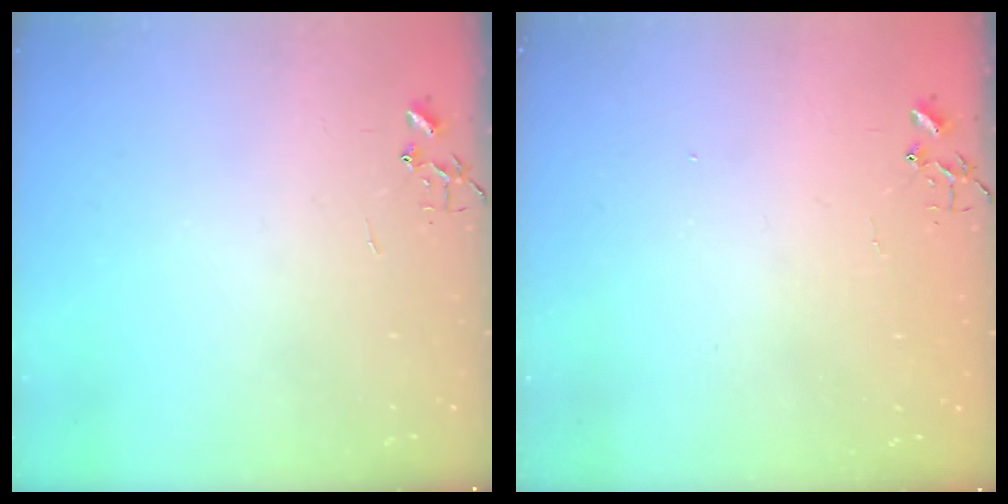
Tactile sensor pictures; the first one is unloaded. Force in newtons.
{"total": 1.3, "press": 1.2, "slide": 0.1}